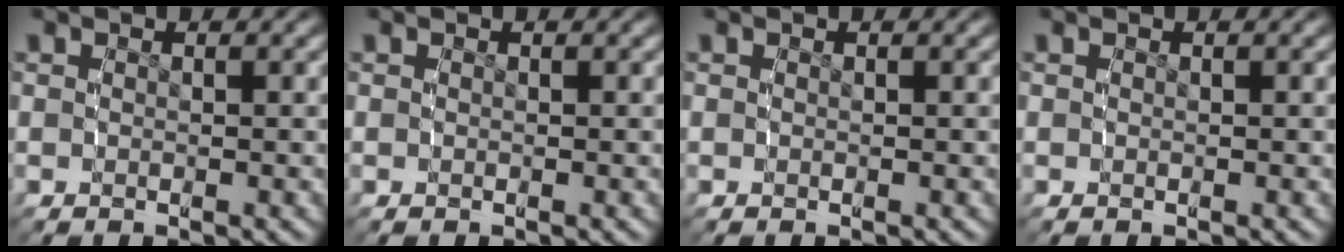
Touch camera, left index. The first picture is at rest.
{"total": 0.0}
{"total": 0.0}
{"total": 0.0}